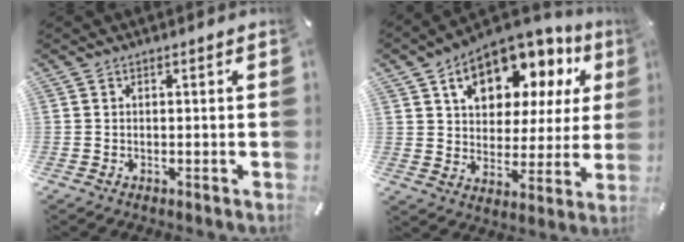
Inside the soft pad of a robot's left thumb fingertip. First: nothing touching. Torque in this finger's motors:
{"motor_torque": [2.52, 2.49, 1.74, -1.03, 0.31]}